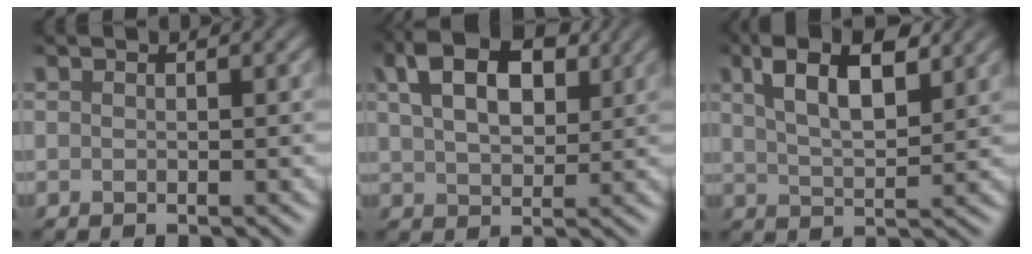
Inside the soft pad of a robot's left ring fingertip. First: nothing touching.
{"total": 7.1, "force": [2.7, 4.1, 5.1], "torque": [-0.099, 0.016, 0.043]}
{"total": 6.2, "force": [3.2, 2.3, 4.8], "torque": [-0.090, 0.010, 0.054]}